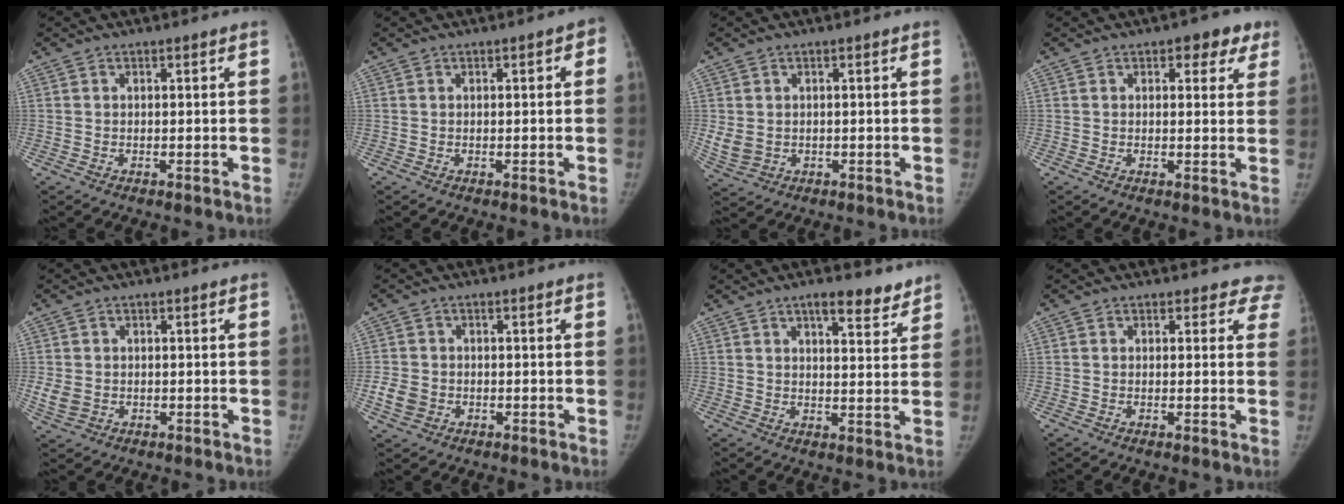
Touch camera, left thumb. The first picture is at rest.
{"total": 1.8, "force": [0.2, 0.8, 1.6], "torque": [-0.009, 0.004, -0.004]}
{"total": 3.8, "force": [0.0, 3.2, 2.1], "torque": [-0.041, -0.007, 0.013]}
{"total": 5.4, "force": [3.0, 3.2, 3.3], "torque": [0.001, -0.006, 0.028]}
{"total": 3.5, "force": [-0.5, 2.9, 1.9], "torque": [-0.038, -0.002, -0.002]}
{"total": 4.1, "force": [-1.3, 3.4, 1.9], "torque": [-0.030, 0.006, -0.019]}
{"total": 6.9, "force": [5.1, 2.3, 4.1], "torque": [-0.034, -0.030, 0.071]}
{"total": 4.5, "force": [3.8, 2.4, -0.3], "torque": [0.053, -0.011, 0.011]}